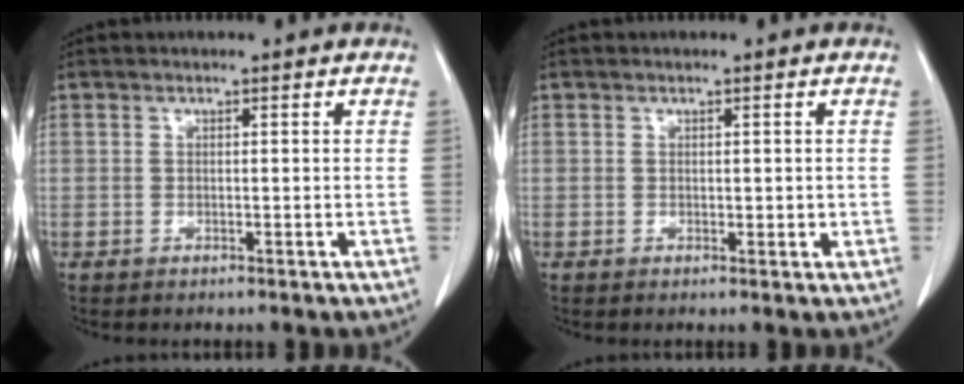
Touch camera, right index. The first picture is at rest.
{"total": 1.4, "force": [0.0, 0.8, 1.1], "torque": [-0.011, -0.002, 0.005]}